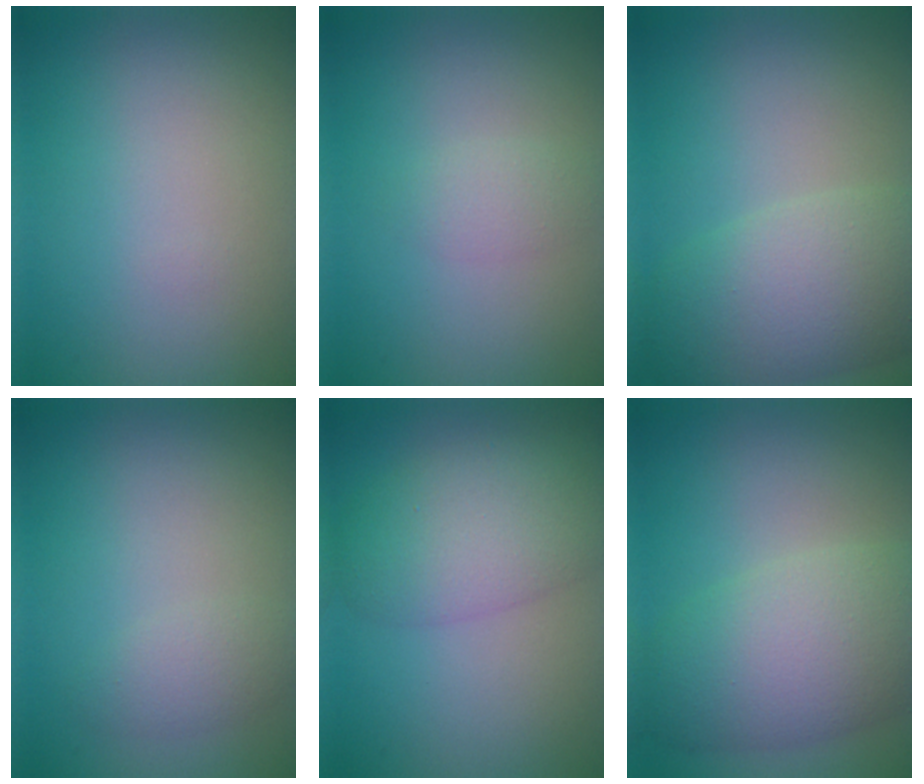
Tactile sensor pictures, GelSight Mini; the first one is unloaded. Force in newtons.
{"total": 1.4, "press": 1.4, "slide": 0.0}
{"total": 7.3, "press": 7.3, "slide": 0.2}
{"total": 1.9, "press": 1.9, "slide": 0.1}
{"total": 5.6, "press": 5.6, "slide": 0.0}
{"total": 8.1, "press": 8.1, "slide": 0.3}